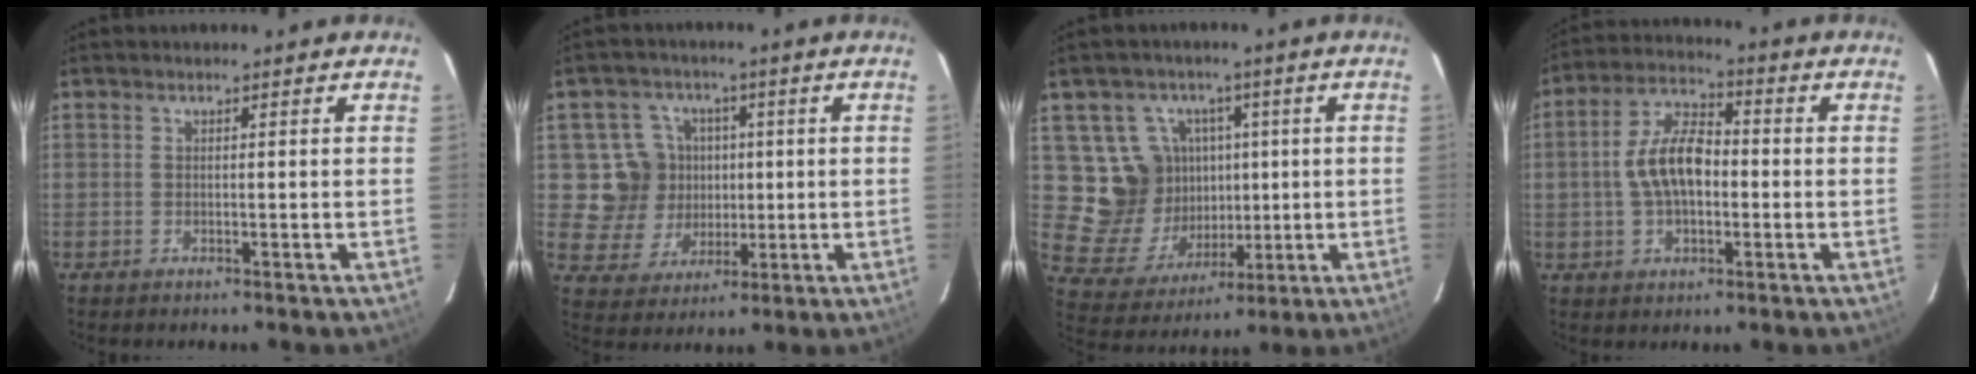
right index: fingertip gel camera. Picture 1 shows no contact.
{"total": 9.7, "force": [1.1, 9.4, 2.1], "torque": [-0.060, 0.008, 0.022]}
{"total": 12.7, "force": [2.7, 11.6, 4.6], "torque": [-0.111, 0.002, 0.067]}
{"total": 10.1, "force": [-0.8, 5.5, 8.4], "torque": [-0.167, 0.019, -0.013]}